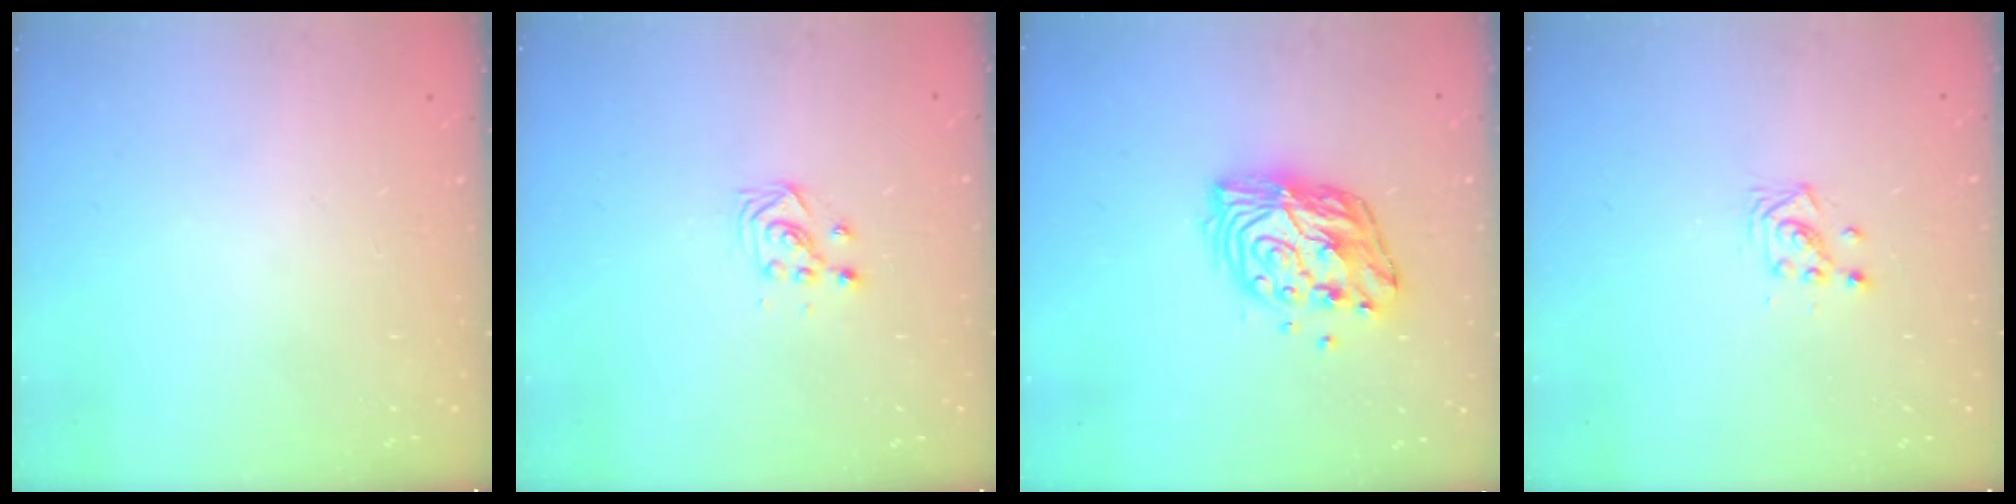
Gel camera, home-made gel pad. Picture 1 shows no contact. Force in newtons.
{"total": 2.7, "press": 2.7, "slide": 0.3}
{"total": 11.7, "press": 11.7, "slide": 0.8}
{"total": 3.7, "press": 3.7, "slide": 0.1}